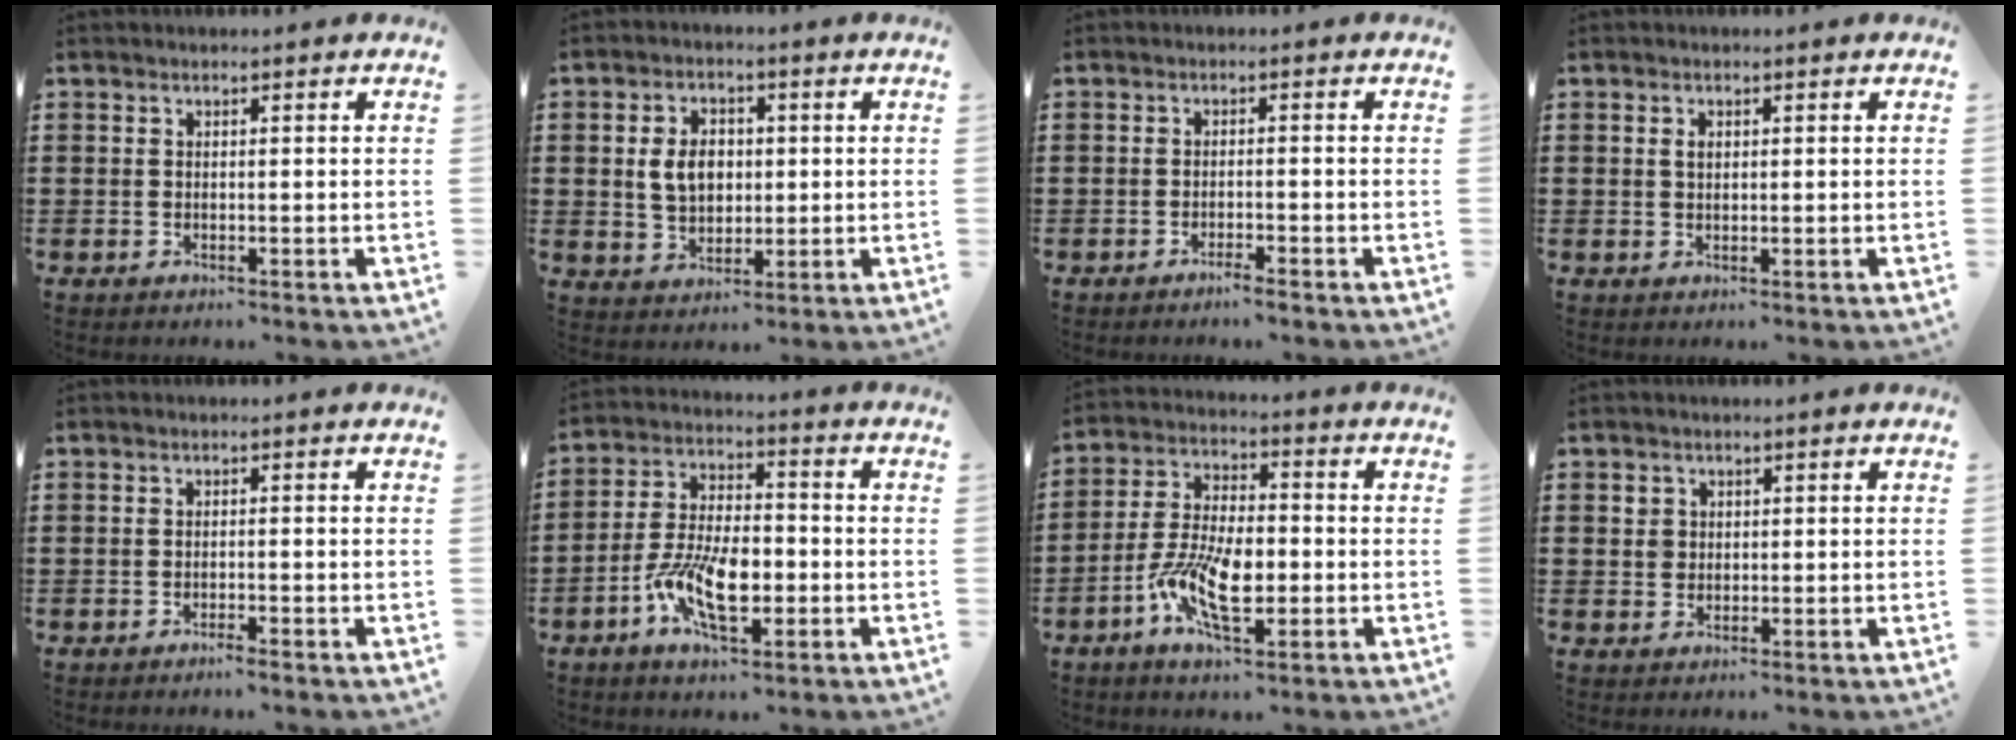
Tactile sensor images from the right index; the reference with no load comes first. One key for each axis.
{"total": 5.7, "fx": 0.6, "fy": 4.2, "fz": 3.8, "tx": -0.092, "ty": 0.006, "tz": 0.002}
{"total": 1.5, "fx": -1.3, "fy": -0.1, "fz": 0.7, "tx": -0.013, "ty": -0.003, "tz": -0.023}
{"total": 1.2, "fx": 0.4, "fy": 0.7, "fz": 0.9, "tx": -0.020, "ty": 0.004, "tz": 0.006}
{"total": 1.0, "fx": -0.9, "fy": -0.1, "fz": 0.5, "tx": -0.010, "ty": -0.004, "tz": -0.016}
{"total": 9.9, "fx": -3.5, "fy": 5.0, "fz": 7.9, "tx": -0.177, "ty": -0.001, "tz": -0.067}
{"total": 10.1, "fx": -3.2, "fy": 4.8, "fz": 8.3, "tx": -0.185, "ty": -0.003, "tz": -0.062}
{"total": 1.8, "fx": 0.5, "fy": 1.7, "fz": 0.4, "tx": -0.013, "ty": 0.008, "tz": 0.009}